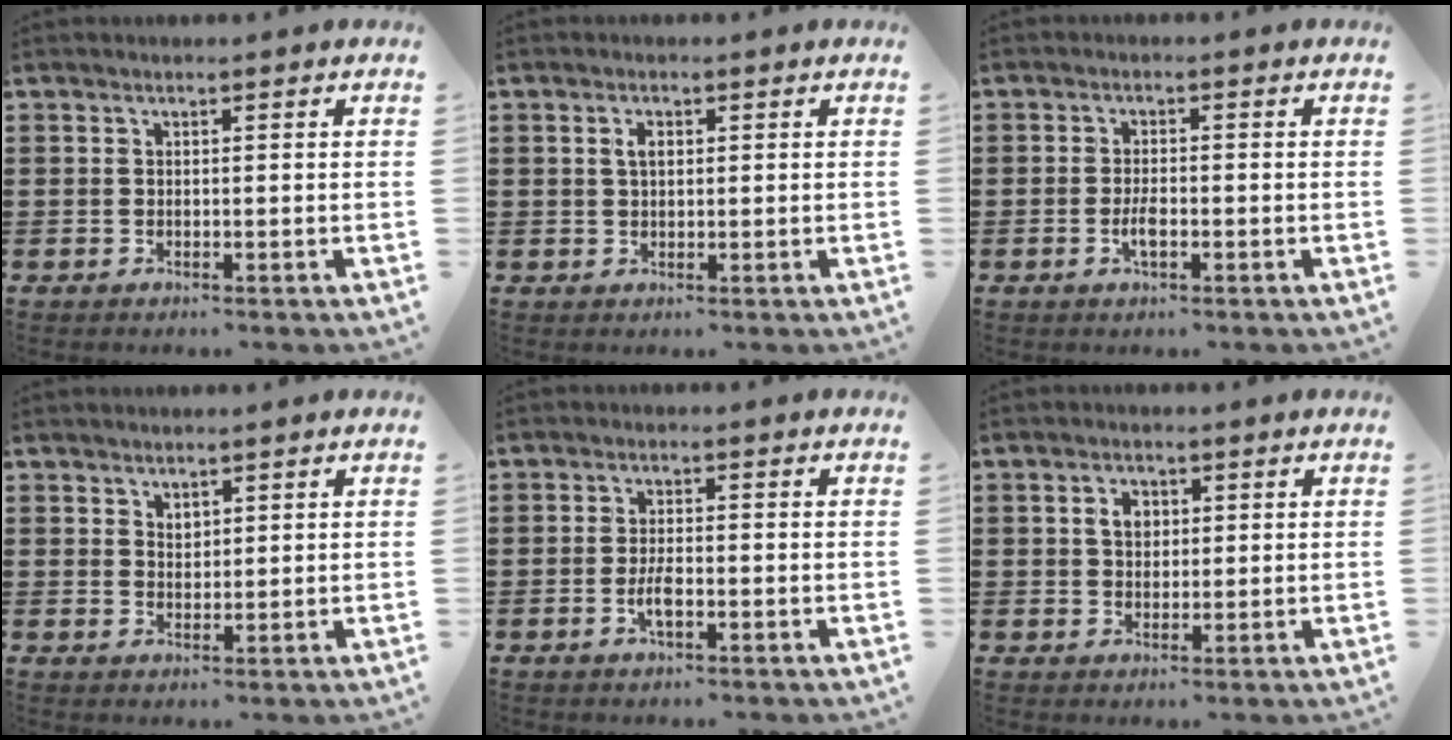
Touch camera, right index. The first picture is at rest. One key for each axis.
{"total": 1.7, "fx": 0.4, "fy": 0.9, "fz": 1.5, "tx": -0.032, "ty": 0.007, "tz": 0.005}
{"total": 2.9, "fx": -1.0, "fy": 0.7, "fz": 2.6, "tx": -0.055, "ty": -0.004, "tz": -0.020}
{"total": 1.6, "fx": 1.4, "fy": 0.7, "fz": 0.1, "tx": -0.005, "ty": 0.001, "tz": 0.028}
{"total": 3.2, "fx": -1.2, "fy": 0.8, "fz": 2.8, "tx": -0.065, "ty": -0.007, "tz": -0.025}
{"total": 3.0, "fx": 0.7, "fy": 2.2, "fz": 1.9, "tx": -0.044, "ty": 0.012, "tz": 0.010}